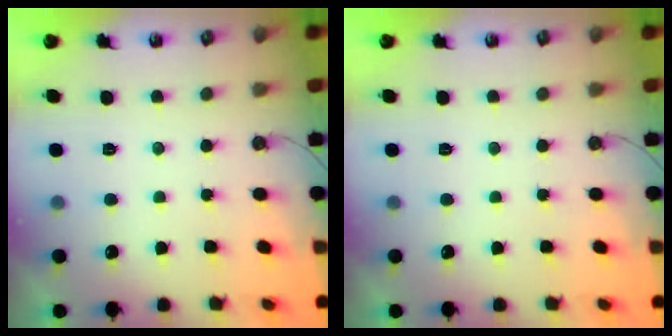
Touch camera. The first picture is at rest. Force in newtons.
{"total": 0.0}